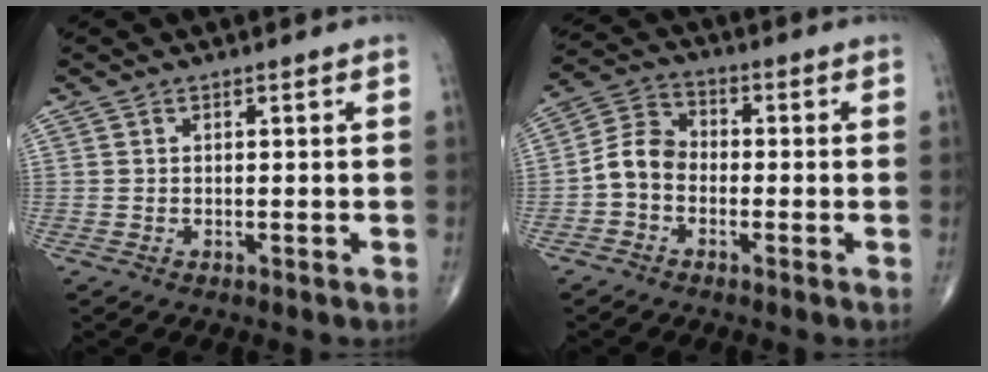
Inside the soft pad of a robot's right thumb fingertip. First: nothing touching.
{"total": 6.4, "force": [-1.8, 4.9, 3.7], "torque": [-0.056, 0.027, -0.051]}